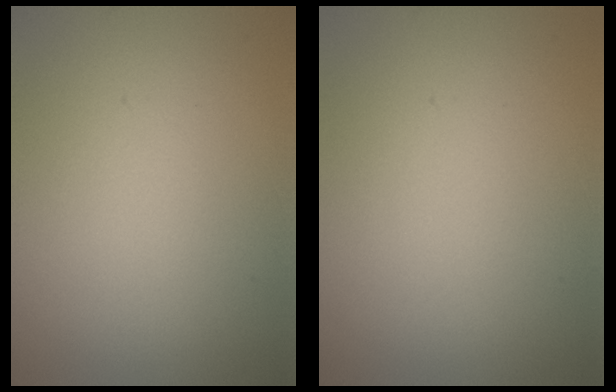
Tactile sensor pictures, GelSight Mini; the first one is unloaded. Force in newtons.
{"total": 0.0}